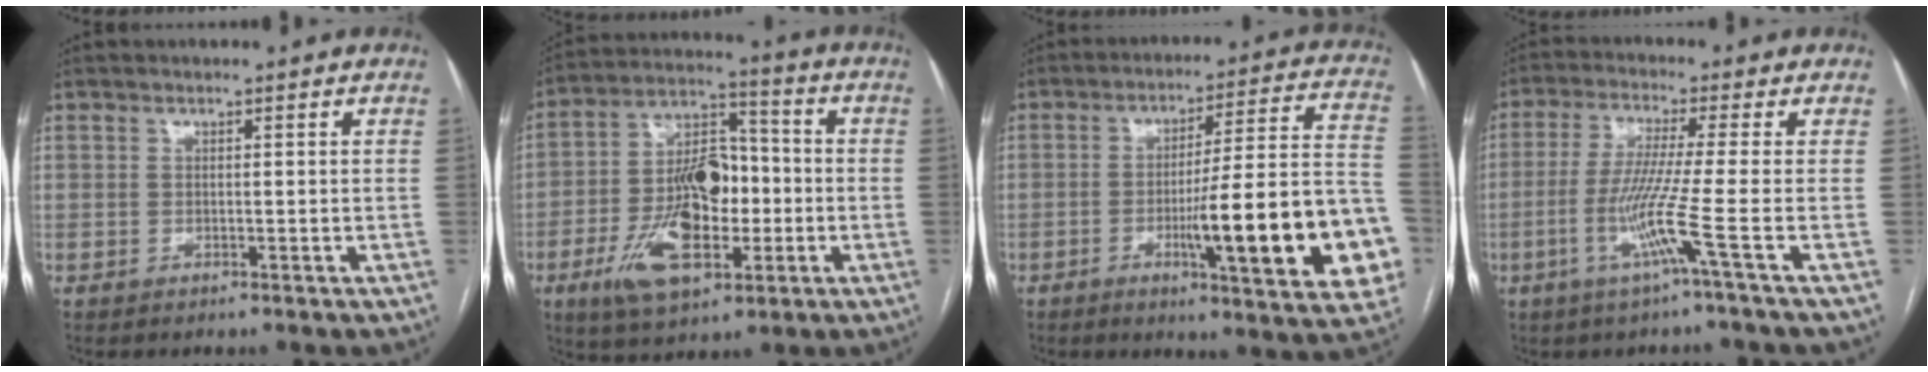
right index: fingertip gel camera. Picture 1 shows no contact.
{"total": 15.4, "force": [-4.5, 7.5, 12.7], "torque": [-0.247, 0.016, -0.069]}
{"total": 21.4, "force": [-6.1, 2.1, 20.4], "torque": [-0.216, 0.011, -0.077]}
{"total": 8.6, "force": [-3.3, -2.4, 7.6], "torque": [-0.153, -0.020, -0.072]}